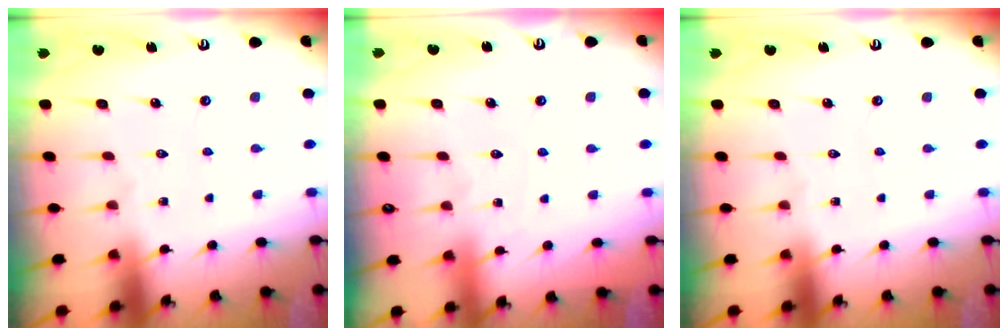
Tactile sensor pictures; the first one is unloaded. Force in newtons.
{"total": 2.1, "press": 2.1, "slide": 0.2}
{"total": 0.0}